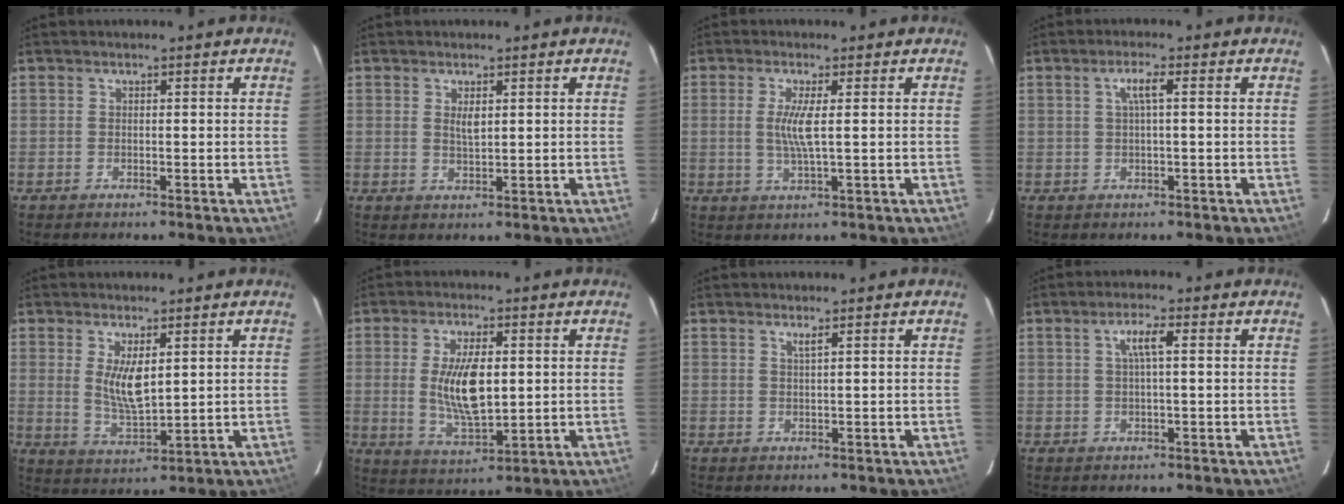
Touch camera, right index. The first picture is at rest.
{"total": 2.2, "force": [0.8, 0.8, 1.9], "torque": [-0.033, -0.002, 0.014]}
{"total": 4.5, "force": [0.5, 0.1, 4.5], "torque": [-0.091, -0.007, 0.006]}
{"total": 2.8, "force": [0.5, -0.1, 2.7], "torque": [-0.051, 0.005, 0.006]}
{"total": 7.0, "force": [1.8, 2.6, 6.3], "torque": [-0.112, -0.013, 0.043]}
{"total": 10.7, "force": [0.6, 4.5, 9.7], "torque": [-0.183, -0.008, 0.018]}
{"total": 1.0, "force": [0.6, -0.3, 0.8], "torque": [-0.012, -0.002, 0.009]}
{"total": 3.6, "force": [0.8, 0.3, 3.5], "torque": [-0.065, 0.005, 0.014]}